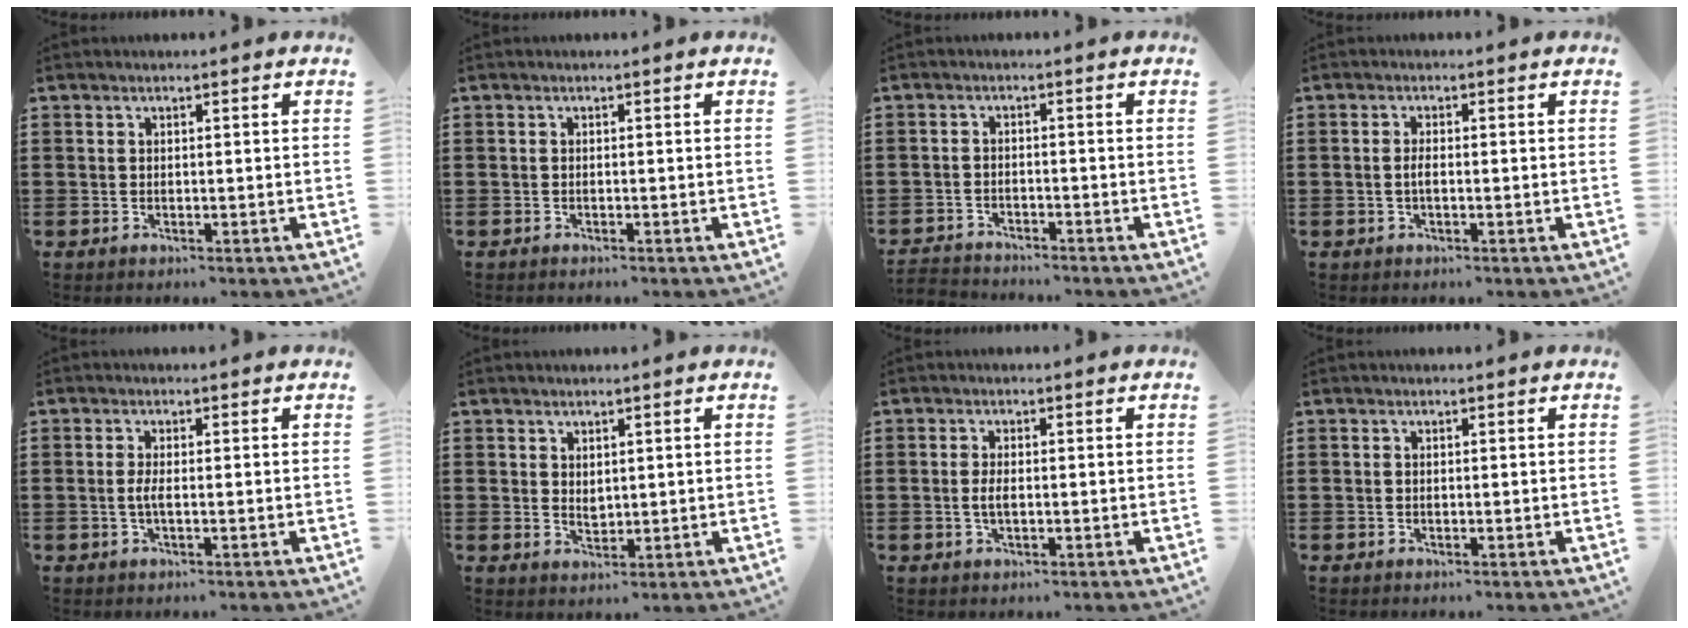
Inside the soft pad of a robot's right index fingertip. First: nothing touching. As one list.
[{"total": 0.0}, {"total": 2.1, "force": [-2.0, 0.1, -0.4], "torque": [0.001, 0.003, -0.044]}, {"total": 1.5, "force": [-0.4, 0.4, 1.4], "torque": [-0.036, -0.003, -0.009]}, {"total": 2.0, "force": [-0.3, 0.1, 1.9], "torque": [-0.043, -0.003, -0.006]}, {"total": 1.6, "force": [1.2, 0.9, 0.7], "torque": [-0.014, 0.002, 0.022]}, {"total": 2.1, "force": [-0.2, 0.7, 2.0], "torque": [-0.045, -0.003, -0.006]}, {"total": 0.0}]